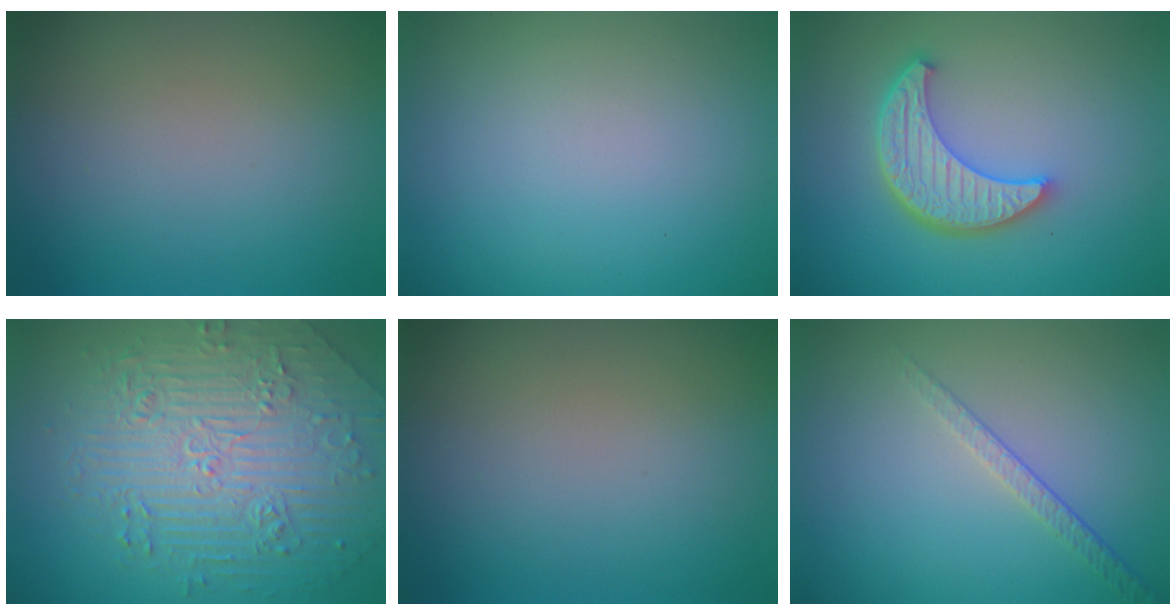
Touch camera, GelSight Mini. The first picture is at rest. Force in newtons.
{"total": 0.0}
{"total": 5.6, "press": 4.2, "slide": 3.6}
{"total": 6.1, "press": 5.5, "slide": 2.6}
{"total": 0.0}
{"total": 1.6, "press": 1.0, "slide": 1.3}